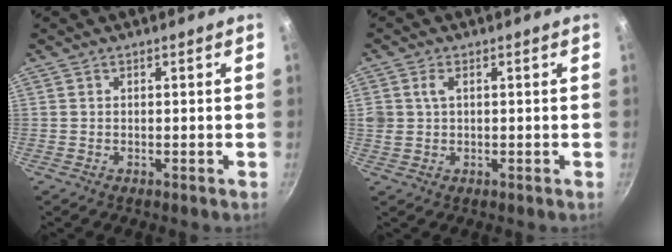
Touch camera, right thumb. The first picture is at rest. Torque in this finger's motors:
{"motor_torque": [0.44, 0.63, 0.47, 0.20, 0.02]}